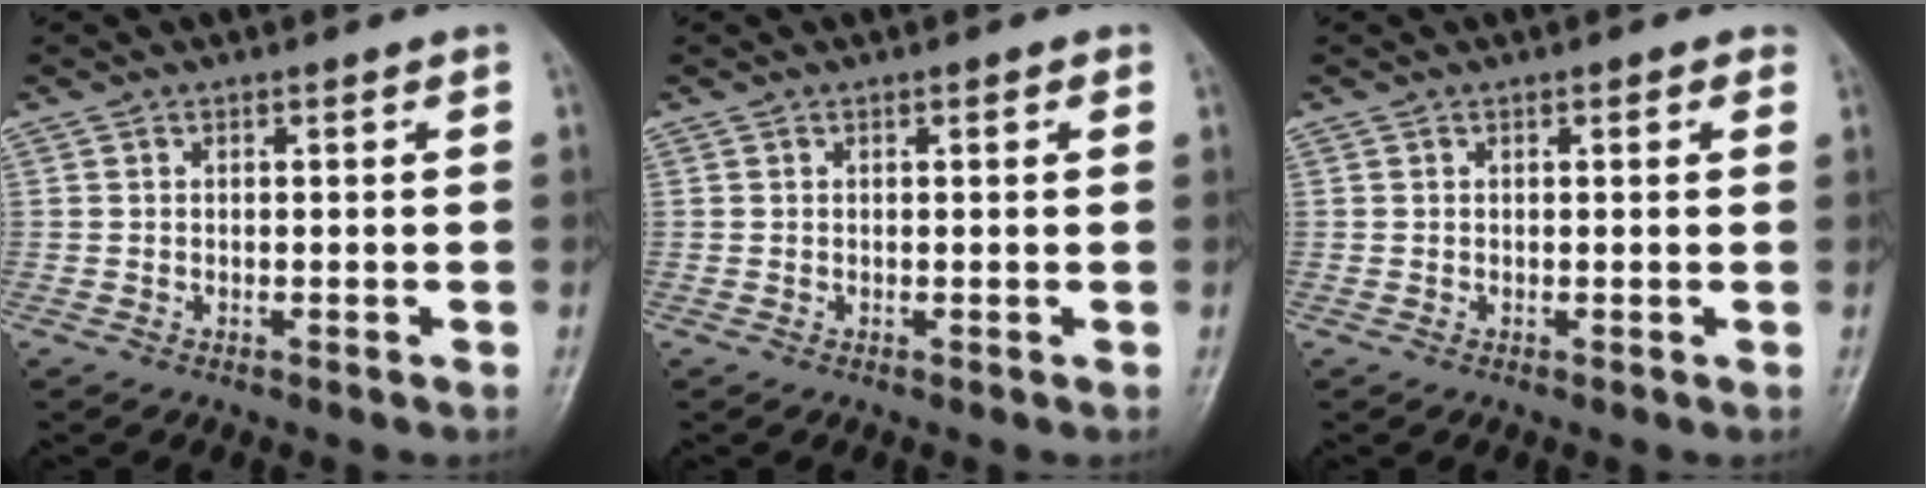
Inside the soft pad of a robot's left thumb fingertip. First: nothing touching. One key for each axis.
{"total": 0.5, "fx": 0.3, "fy": 0.3, "fz": 0.4, "tx": -0.004, "ty": 0.001, "tz": 0.001}
{"total": 0.9, "fx": 0.5, "fy": 0.5, "fz": 0.5, "tx": -0.001, "ty": 0.001, "tz": 0.001}